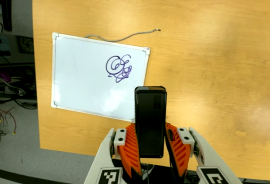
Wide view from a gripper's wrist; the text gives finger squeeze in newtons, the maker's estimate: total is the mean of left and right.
{"total": 5.9, "left": 4.1, "right": 7.8}